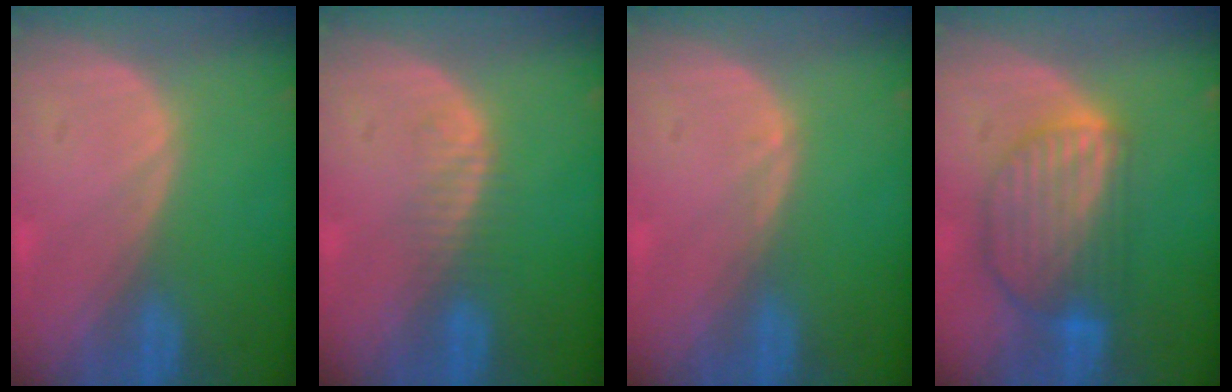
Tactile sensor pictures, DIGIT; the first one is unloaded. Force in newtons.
{"total": 2.3, "press": 2.3, "slide": 0.3}
{"total": 0.8, "press": 0.7, "slide": 0.1}
{"total": 8.9, "press": 7.7, "slide": 4.4}